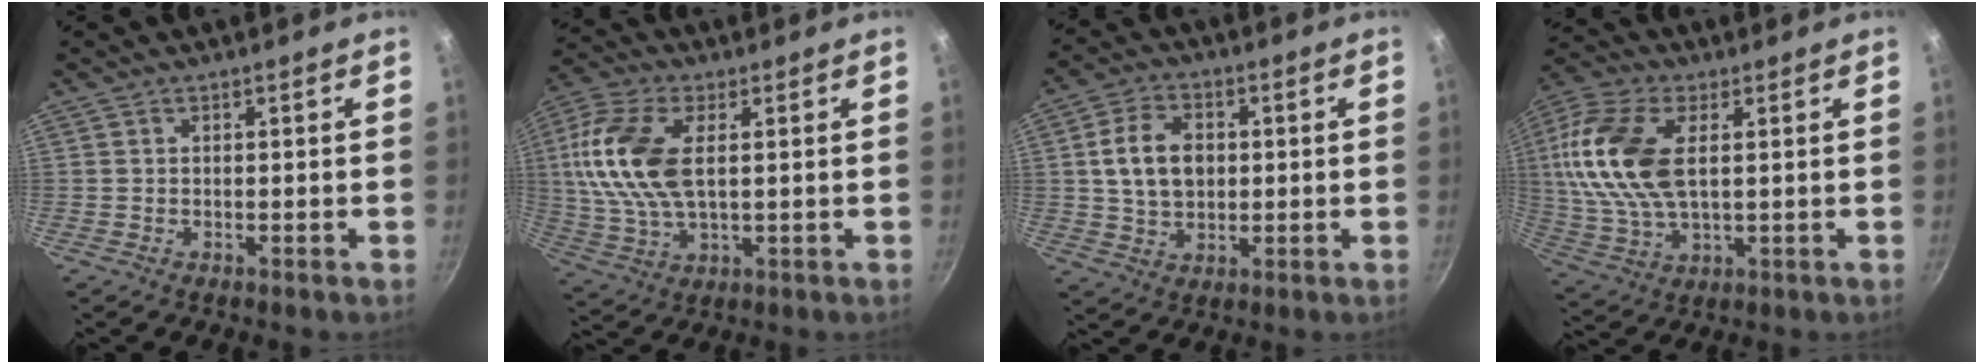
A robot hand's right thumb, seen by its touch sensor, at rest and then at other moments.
{"total": 15.5, "force": [2.7, 8.2, 12.8], "torque": [-0.262, 0.005, 0.047]}
{"total": 9.9, "force": [1.1, 7.1, 6.8], "torque": [-0.104, 0.007, 0.019]}
{"total": 18.0, "force": [3.4, 9.9, 14.6], "torque": [-0.302, 0.003, 0.063]}